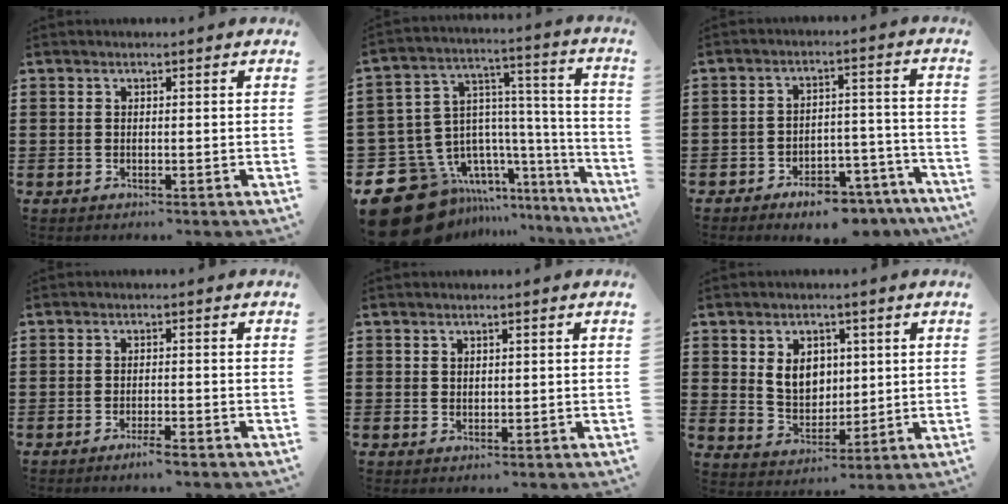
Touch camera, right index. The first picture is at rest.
{"total": 14.0, "force": [-8.9, 9.5, 5.1], "torque": [-0.142, 0.016, -0.147]}
{"total": 6.0, "force": [-5.4, 1.6, 2.1], "torque": [-0.028, 0.018, -0.099]}
{"total": 1.9, "force": [-1.5, 0.1, 1.2], "torque": [-0.020, 0.000, -0.028]}
{"total": 1.2, "force": [0.8, 0.8, 0.2], "torque": [-0.006, 0.004, 0.016]}
{"total": 6.2, "force": [1.5, 4.8, 3.6], "torque": [-0.070, 0.008, 0.024]}